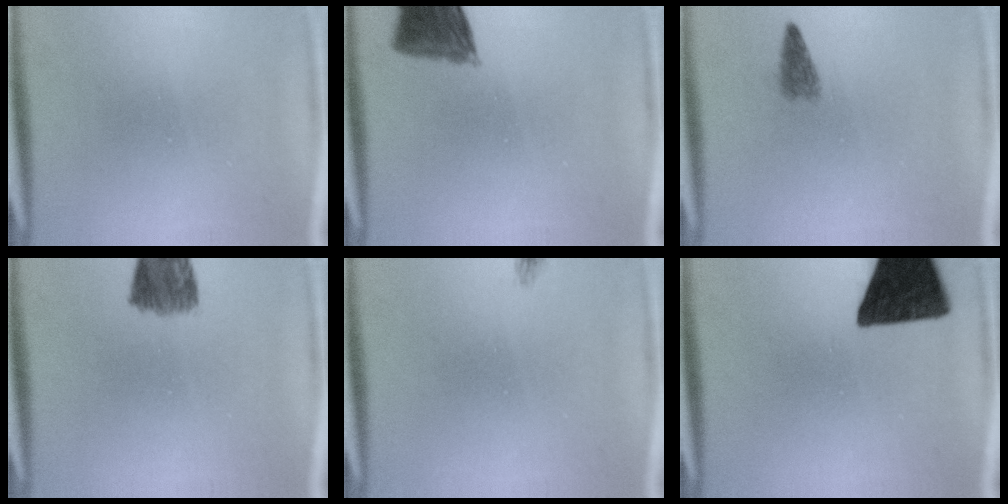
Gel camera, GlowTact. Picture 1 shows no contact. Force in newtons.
{"total": 7.7}
{"total": 2.2}
{"total": 7.4}
{"total": 0.9}
{"total": 15.7}